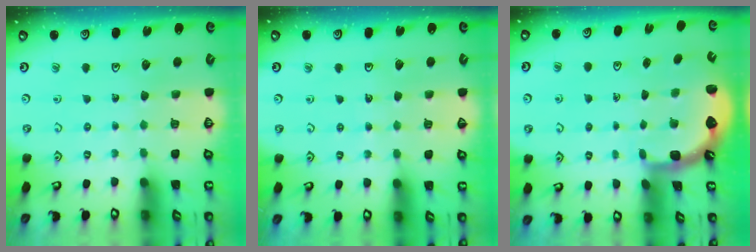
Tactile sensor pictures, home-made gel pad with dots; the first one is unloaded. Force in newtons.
{"total": 2.4, "press": 2.4, "slide": 0.2}
{"total": 2.6, "press": 1.7, "slide": 1.9}